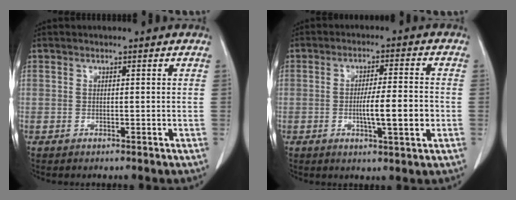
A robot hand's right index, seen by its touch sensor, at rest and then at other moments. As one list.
[{"total": 7.3, "force": [-1.5, 0.7, 7.1], "torque": [-0.114, -0.002, -0.023]}]